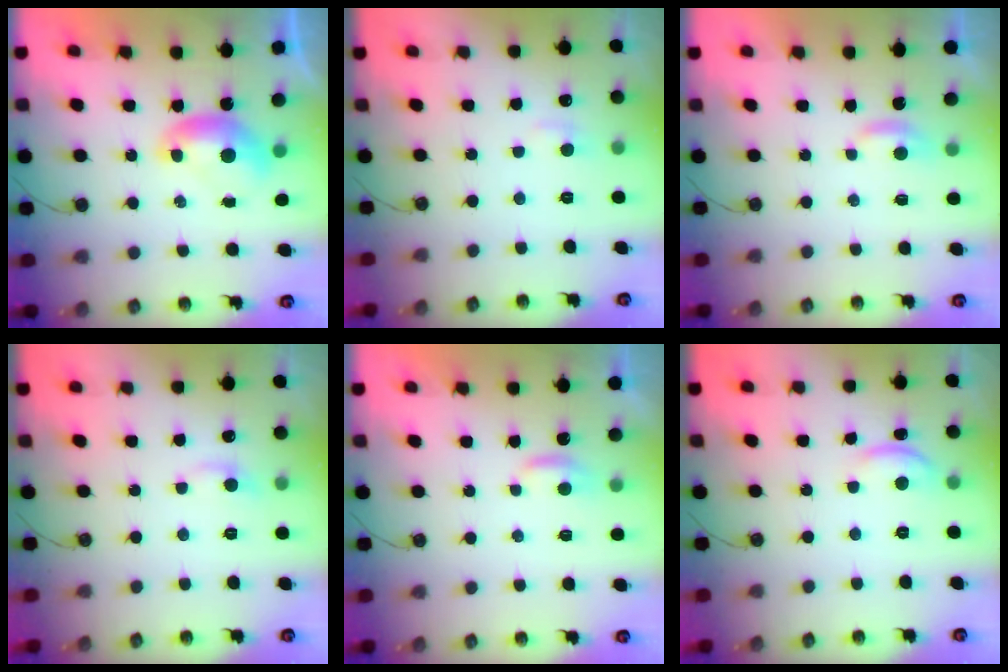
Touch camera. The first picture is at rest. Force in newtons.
{"total": 1.3, "press": 1.1, "slide": 0.6}
{"total": 2.3, "press": 2.3, "slide": 0.4}
{"total": 0.0}
{"total": 1.8, "press": 1.8, "slide": 0.4}
{"total": 2.1, "press": 2.0, "slide": 0.4}